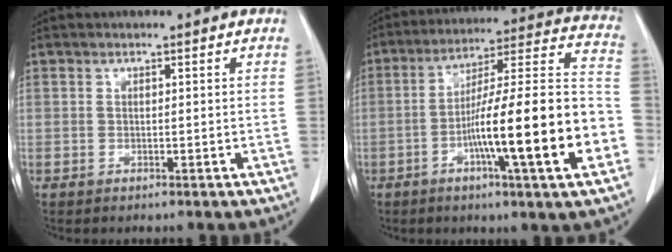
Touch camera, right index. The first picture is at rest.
{"total": 20.9, "force": [-6.3, 0.6, 19.9], "torque": [-0.277, 0.009, -0.100]}